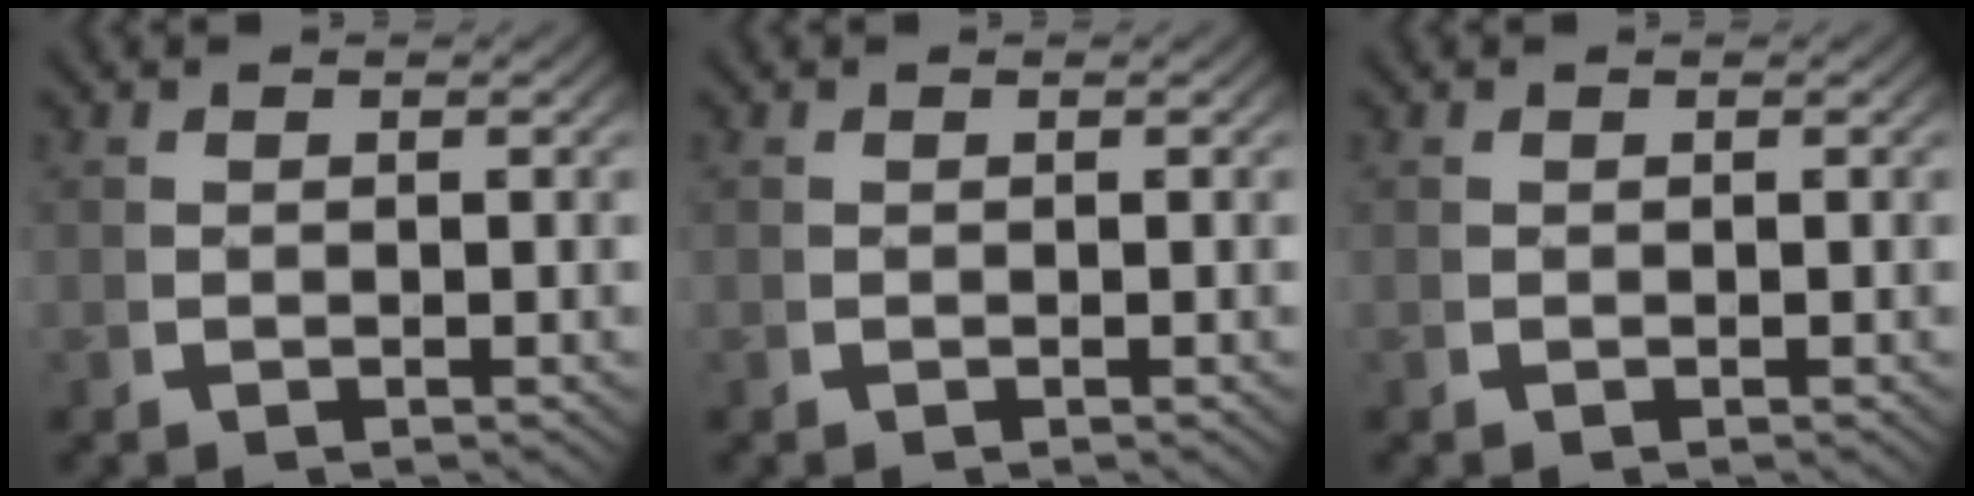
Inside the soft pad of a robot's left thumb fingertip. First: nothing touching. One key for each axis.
{"total": 0.0}
{"total": 0.0}